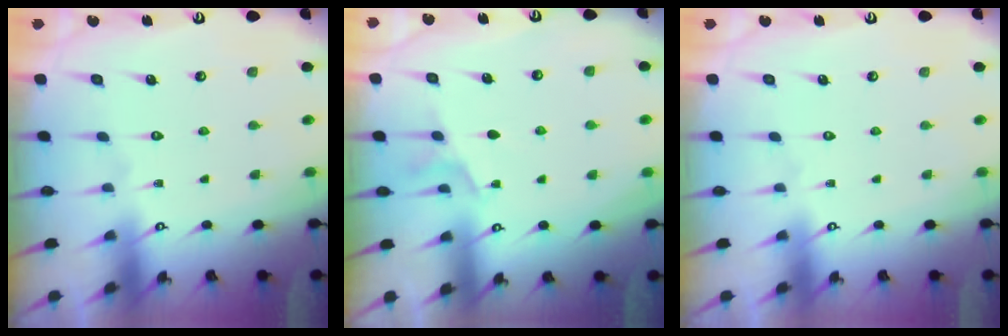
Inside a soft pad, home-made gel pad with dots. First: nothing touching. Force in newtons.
{"total": 5.7, "press": 5.2, "slide": 2.3}
{"total": 0.0}